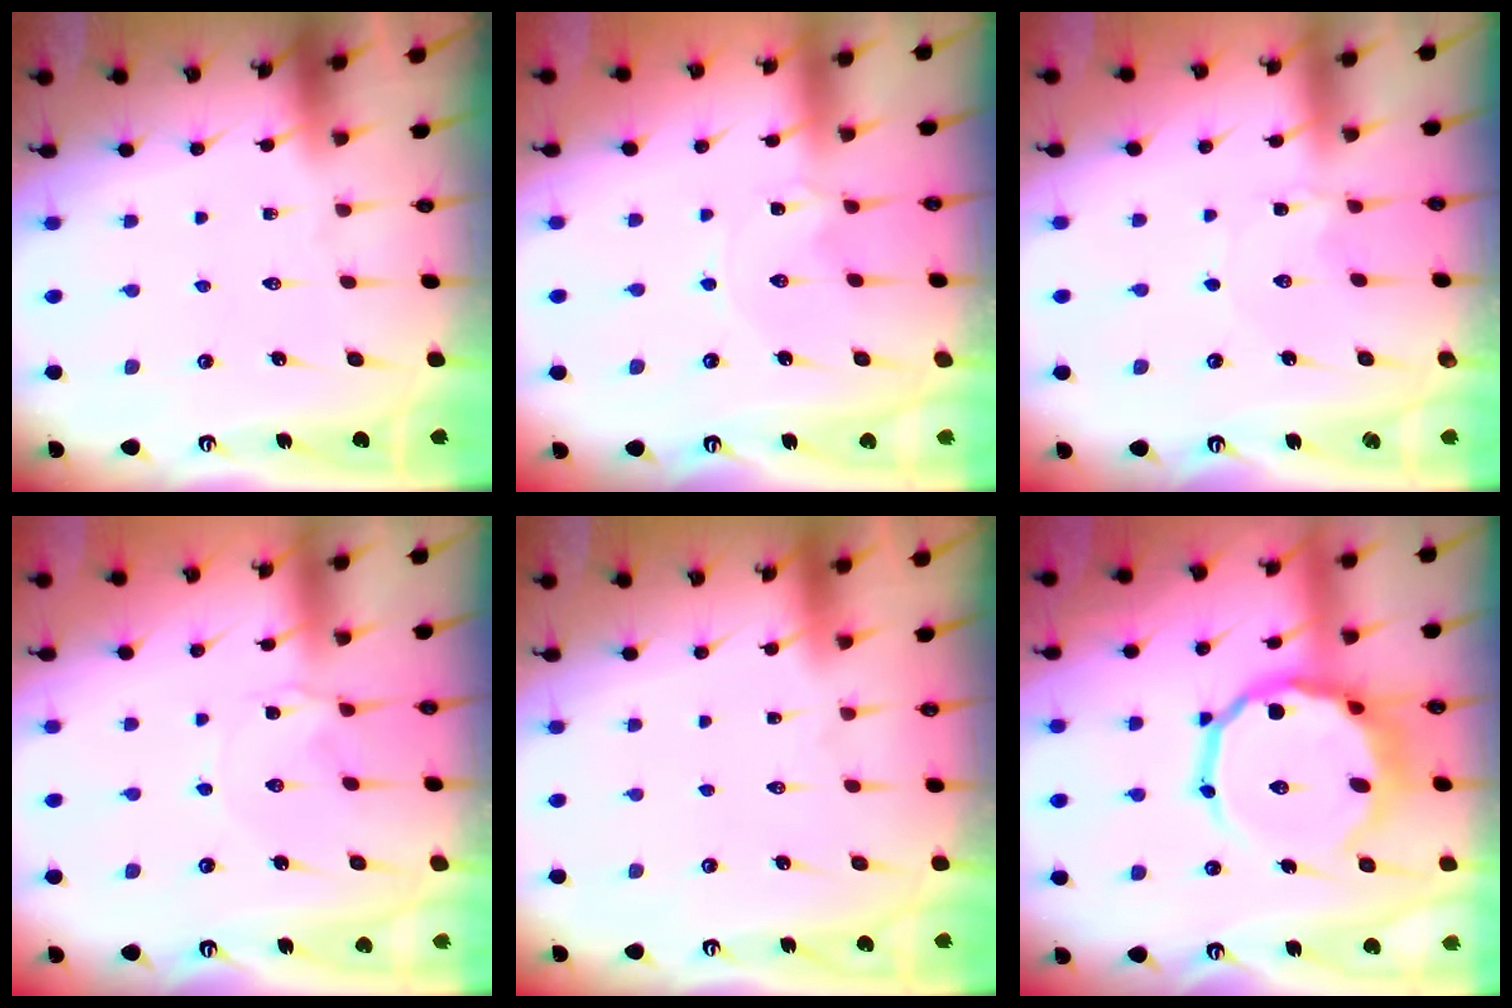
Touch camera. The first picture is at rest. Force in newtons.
{"total": 1.1, "press": 1.0, "slide": 0.2}
{"total": 0.8, "press": 0.8, "slide": 0.1}
{"total": 0.0}
{"total": 1.6, "press": 1.6, "slide": 0.1}
{"total": 15.7, "press": 15.3, "slide": 3.5}